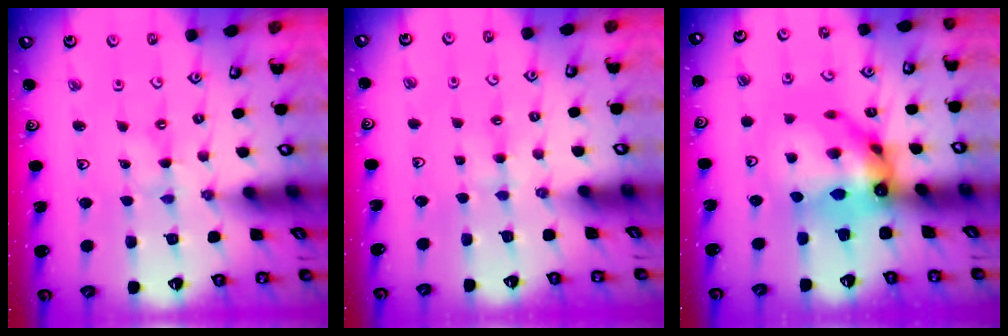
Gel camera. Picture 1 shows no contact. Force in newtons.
{"total": 3.6, "press": 3.5, "slide": 0.6}
{"total": 14.1, "press": 14.0, "slide": 1.6}